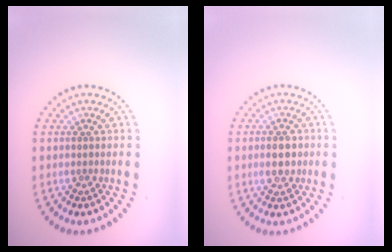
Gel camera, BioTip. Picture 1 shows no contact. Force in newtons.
{"total": 2.8, "press": 2.8, "slide": 0.0}